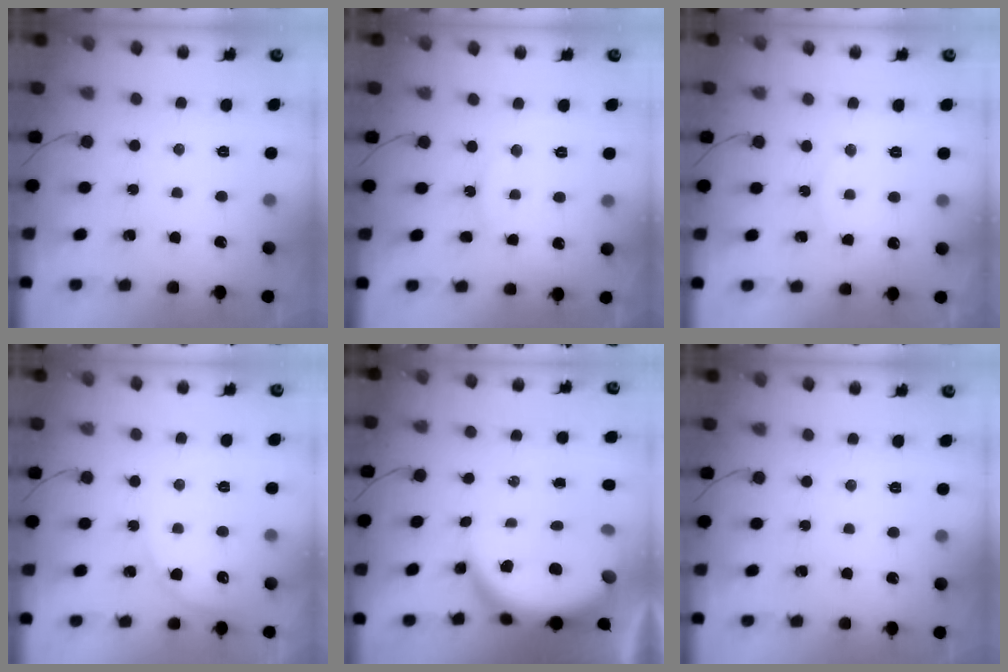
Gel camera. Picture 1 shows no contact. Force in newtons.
{"total": 8.9, "press": 8.9, "slide": 0.5}
{"total": 6.0, "press": 6.0, "slide": 0.5}
{"total": 4.3, "press": 4.3, "slide": 0.5}
{"total": 10.2, "press": 10.1, "slide": 1.1}
{"total": 0.0}